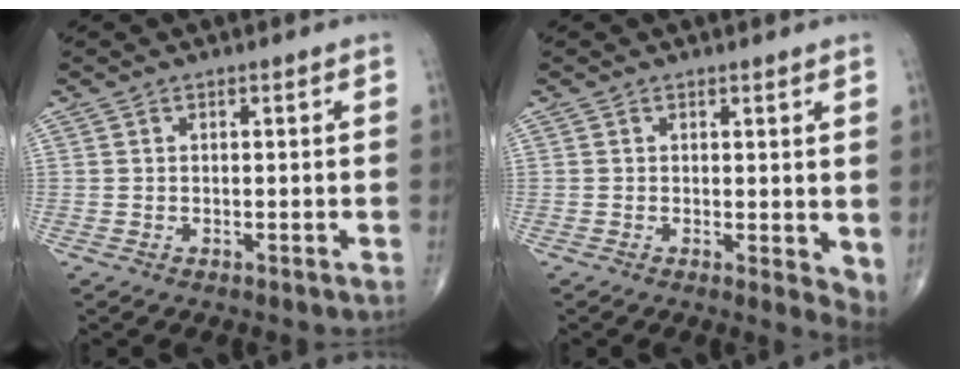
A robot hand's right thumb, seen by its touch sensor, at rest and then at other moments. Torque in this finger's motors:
{"motor_torque": [-0.31, 0.39, 0.06, -0.06, 0.02]}